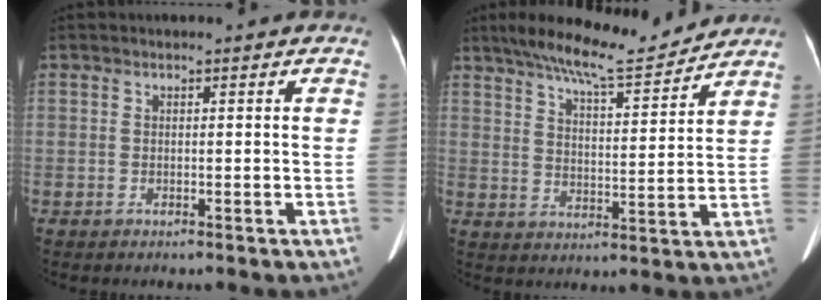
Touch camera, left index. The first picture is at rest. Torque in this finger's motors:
{"motor_torque": [0.11, -0.19, 0.01, 0.02]}